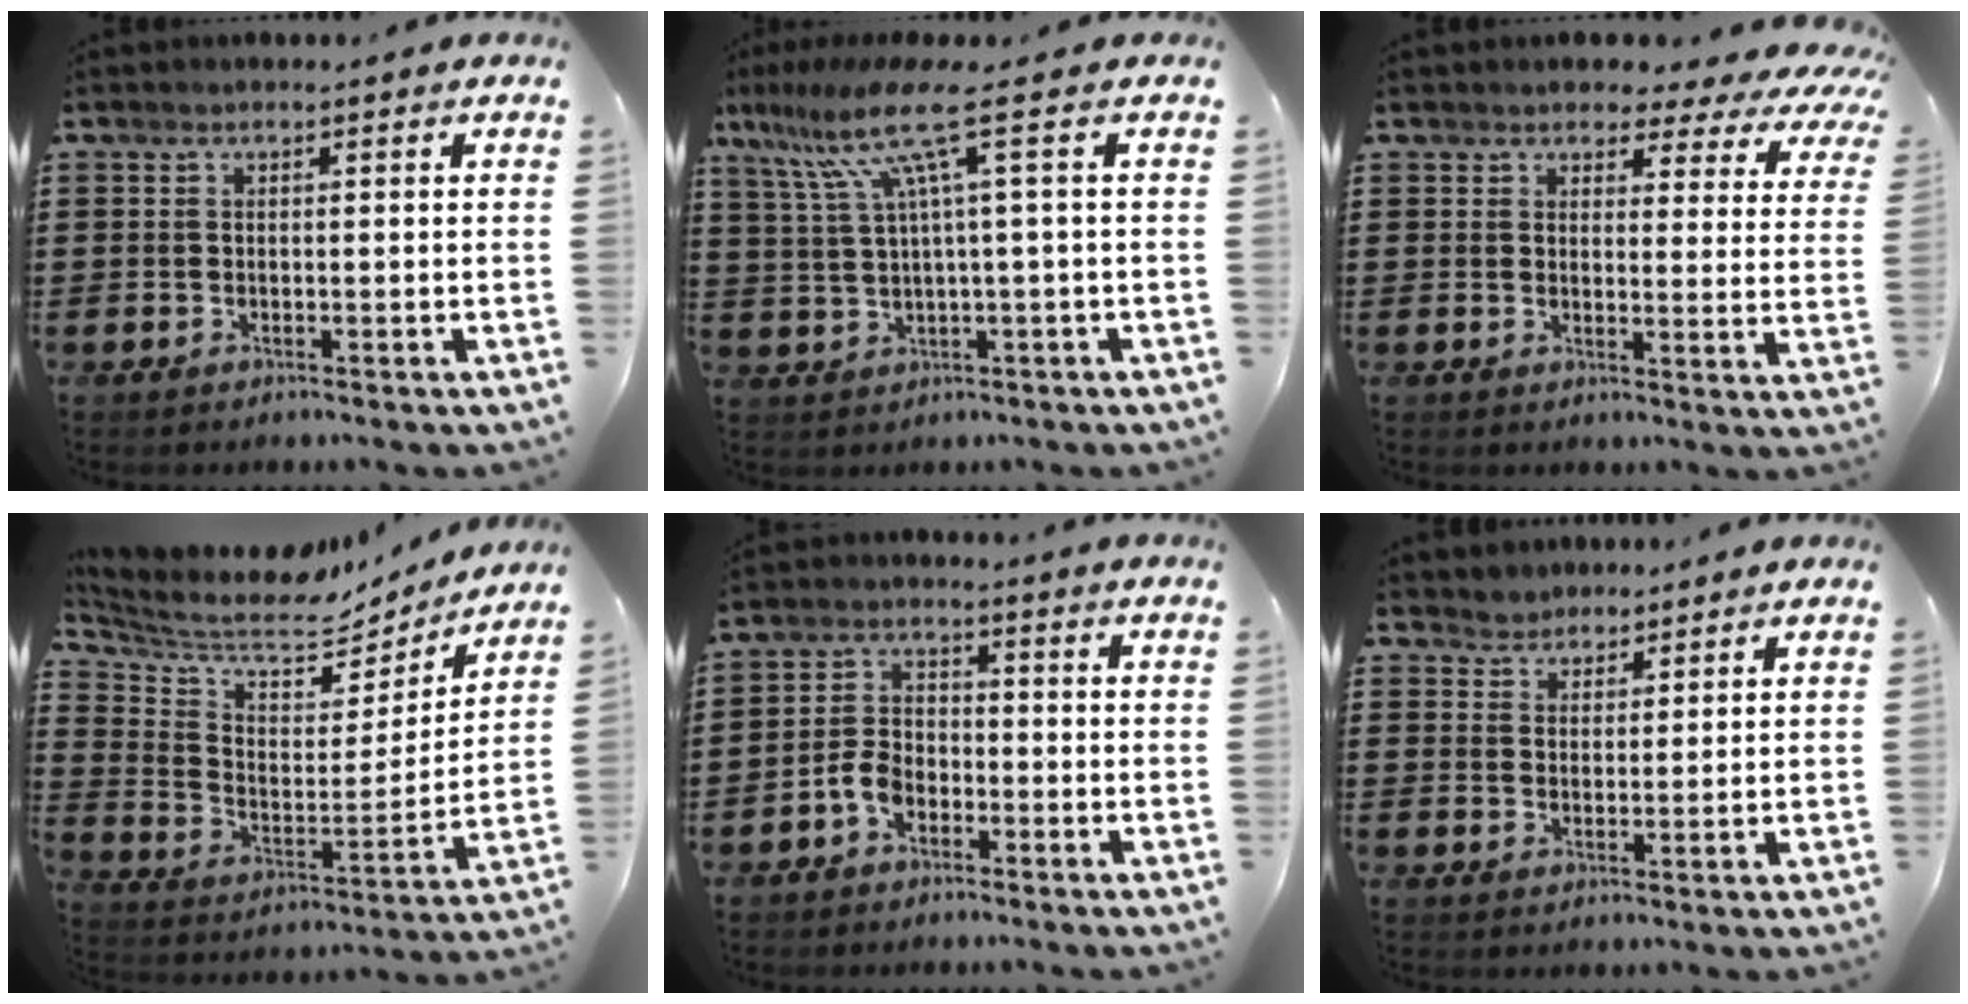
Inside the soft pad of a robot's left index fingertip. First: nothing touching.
{"total": 10.6, "force": [3.8, 0.5, 9.9], "torque": [-0.224, -0.014, 0.050]}
{"total": 3.7, "force": [3.3, 1.2, 1.1], "torque": [-0.034, -0.020, 0.054]}
{"total": 5.7, "force": [5.4, 1.6, 0.8], "torque": [-0.052, -0.049, 0.089]}
{"total": 4.3, "force": [-2.3, 2.7, 2.4], "torque": [-0.066, 0.003, -0.050]}
{"total": 2.8, "force": [2.4, 1.3, -0.7], "torque": [0.000, 0.002, 0.045]}